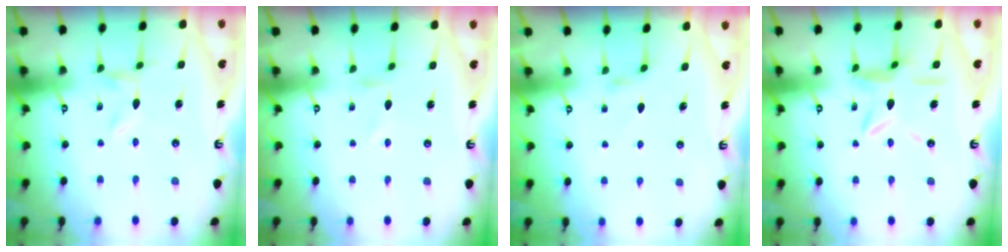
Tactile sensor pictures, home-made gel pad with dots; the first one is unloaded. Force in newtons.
{"total": 0.8, "press": 0.8, "slide": 0.2}
{"total": 2.9, "press": 2.8, "slide": 0.4}
{"total": 11.3, "press": 11.2, "slide": 1.0}